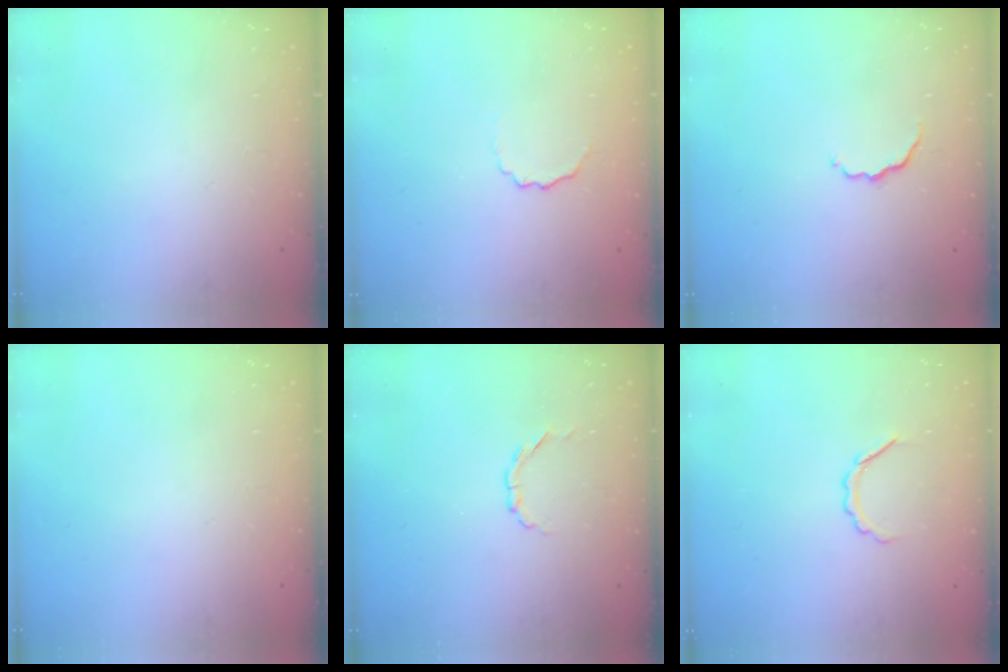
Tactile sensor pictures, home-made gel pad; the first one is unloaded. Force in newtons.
{"total": 3.5, "press": 3.4, "slide": 0.7}
{"total": 5.1, "press": 5.0, "slide": 1.1}
{"total": 0.0}
{"total": 2.6, "press": 2.5, "slide": 0.9}
{"total": 3.8, "press": 3.7, "slide": 0.6}